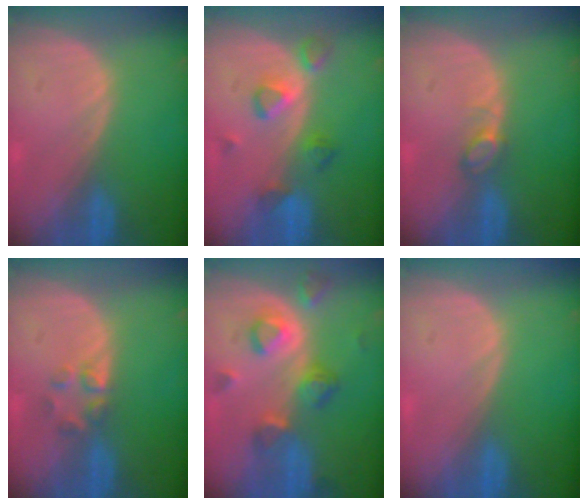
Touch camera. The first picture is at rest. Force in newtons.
{"total": 5.1, "press": 5.1, "slide": 0.7}
{"total": 2.2, "press": 2.2, "slide": 0.3}
{"total": 2.6, "press": 2.6, "slide": 0.2}
{"total": 7.0, "press": 6.9, "slide": 1.2}
{"total": 0.0}